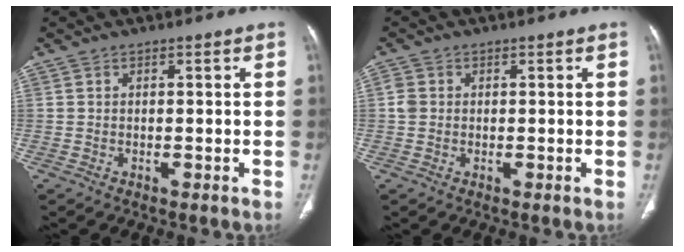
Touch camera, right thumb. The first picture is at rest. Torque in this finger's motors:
{"motor_torque": [-0.02, -0.06, 0.48, 0.25, 0.02]}